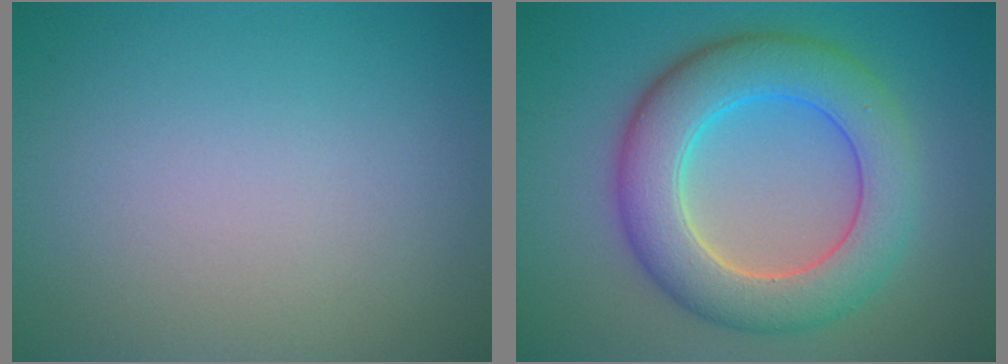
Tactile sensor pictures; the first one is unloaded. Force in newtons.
{"total": 8.0, "press": 8.0, "slide": 0.3}